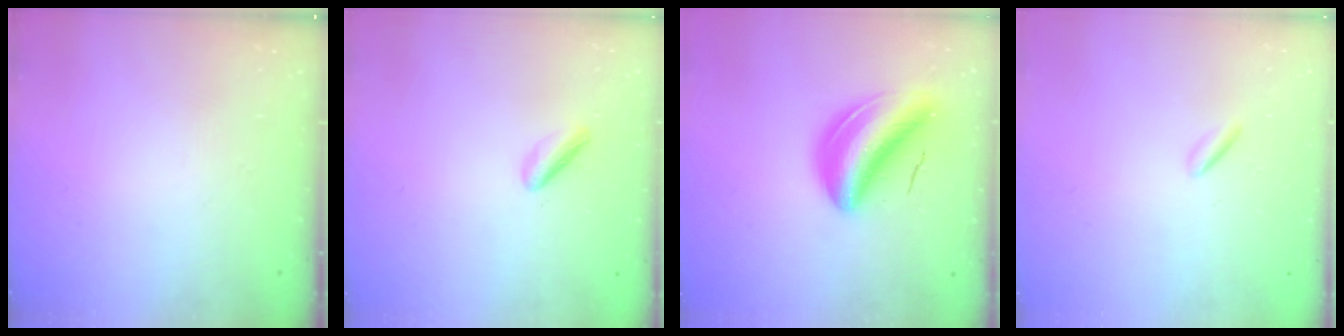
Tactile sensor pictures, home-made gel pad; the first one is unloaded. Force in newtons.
{"total": 1.9, "press": 1.6, "slide": 1.1}
{"total": 10.1, "press": 9.7, "slide": 3.0}
{"total": 0.6, "press": 0.2, "slide": 0.5}